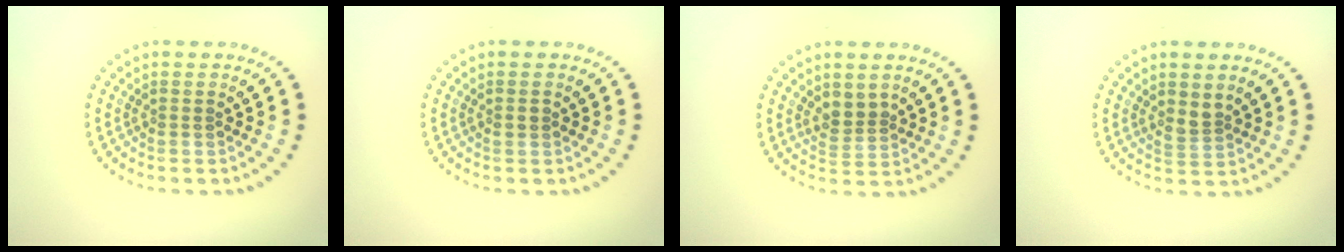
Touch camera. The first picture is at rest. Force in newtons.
{"total": 0.7, "press": 0.7, "slide": 0.1}
{"total": 1.9, "press": 1.6, "slide": 1.0}
{"total": 1.5, "press": 1.2, "slide": 1.0}